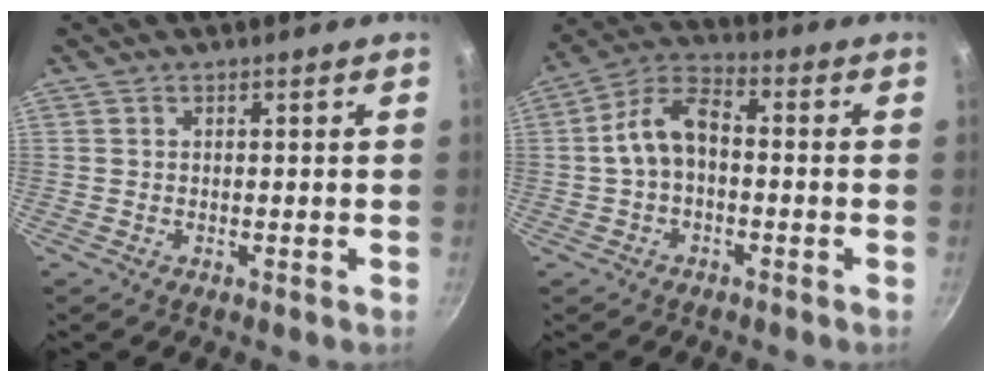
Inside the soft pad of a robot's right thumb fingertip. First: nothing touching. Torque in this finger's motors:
{"motor_torque": [-0.58, 0.57, 0.19, -0.13, 0.17]}